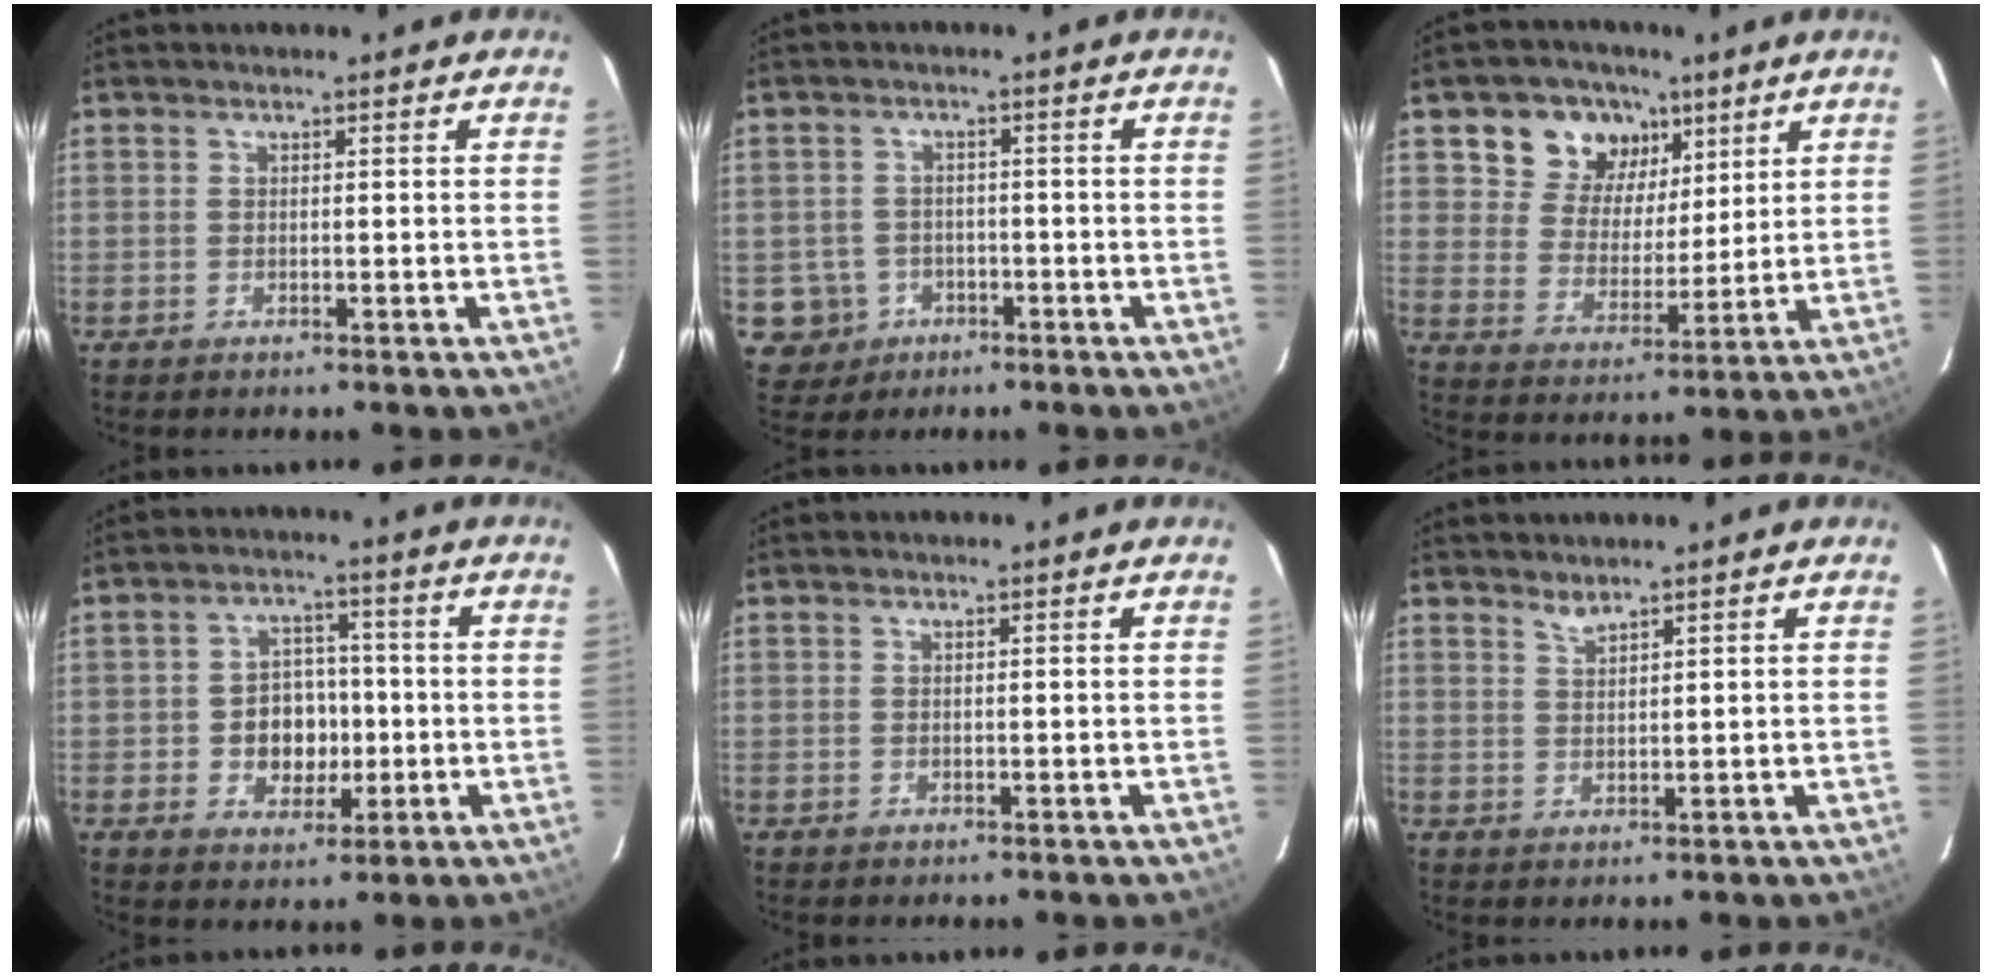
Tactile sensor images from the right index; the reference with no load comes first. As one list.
[{"total": 6.3, "force": [-2.1, 5.9, 0.5], "torque": [-0.028, 0.023, -0.026]}, {"total": 11.9, "force": [6.5, 9.2, 3.9], "torque": [-0.079, 0.015, 0.115]}, {"total": 7.8, "force": [-1.3, 6.5, 4.0], "torque": [-0.086, 0.016, -0.010]}, {"total": 0.0}, {"total": 1.6, "force": [1.5, 0.1, 0.5], "torque": [-0.008, 0.000, 0.028]}]